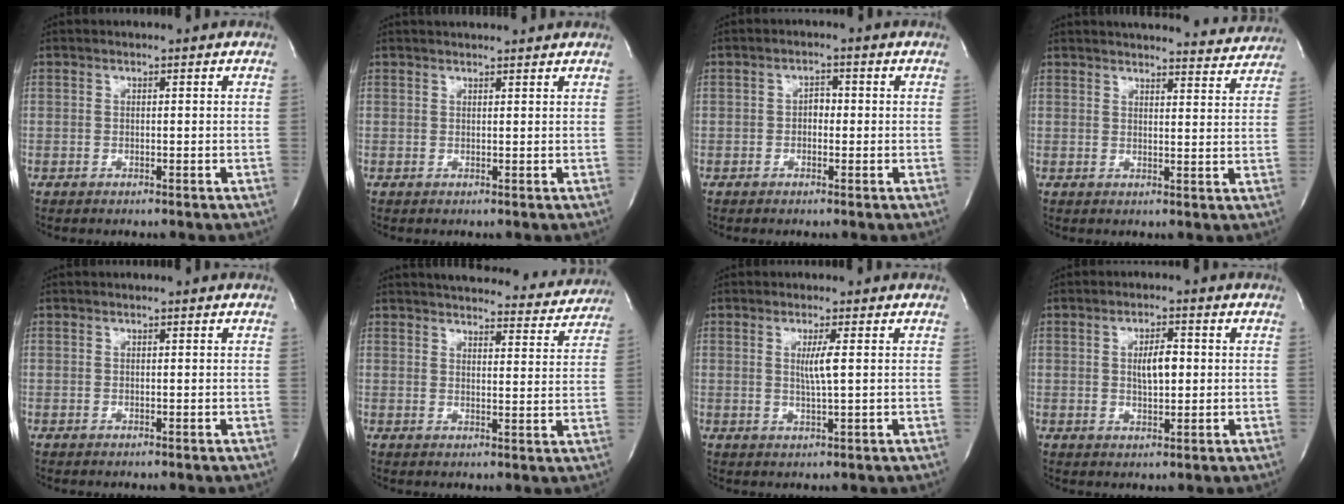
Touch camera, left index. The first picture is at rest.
{"total": 5.8, "force": [5.5, 0.3, 1.6], "torque": [-0.021, 0.027, 0.063]}
{"total": 1.8, "force": [-0.2, 1.2, 1.4], "torque": [-0.016, 0.006, -0.007]}
{"total": 16.0, "force": [15.4, 2.5, 3.4], "torque": [-0.032, -0.016, 0.176]}
{"total": 0.0}
{"total": 20.5, "force": [19.2, 4.4, 5.3], "torque": [-0.070, -0.022, 0.228]}
{"total": 3.0, "force": [0.6, -0.4, 2.9], "torque": [-0.058, -0.006, 0.011]}
{"total": 4.2, "force": [0.5, 1.5, 3.9], "torque": [-0.067, 0.002, 0.010]}